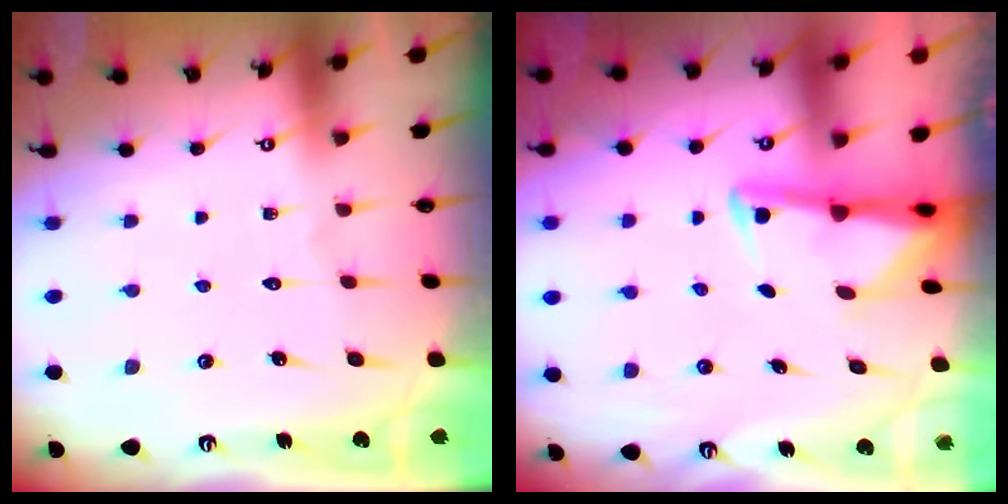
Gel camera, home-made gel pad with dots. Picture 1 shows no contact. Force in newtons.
{"total": 3.0, "press": 2.9, "slide": 0.6}